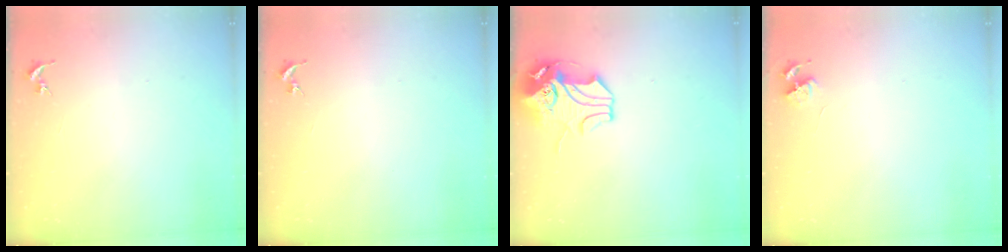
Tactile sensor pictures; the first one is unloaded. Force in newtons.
{"total": 0.0}
{"total": 10.3, "press": 10.2, "slide": 1.7}
{"total": 4.5, "press": 4.4, "slide": 0.6}